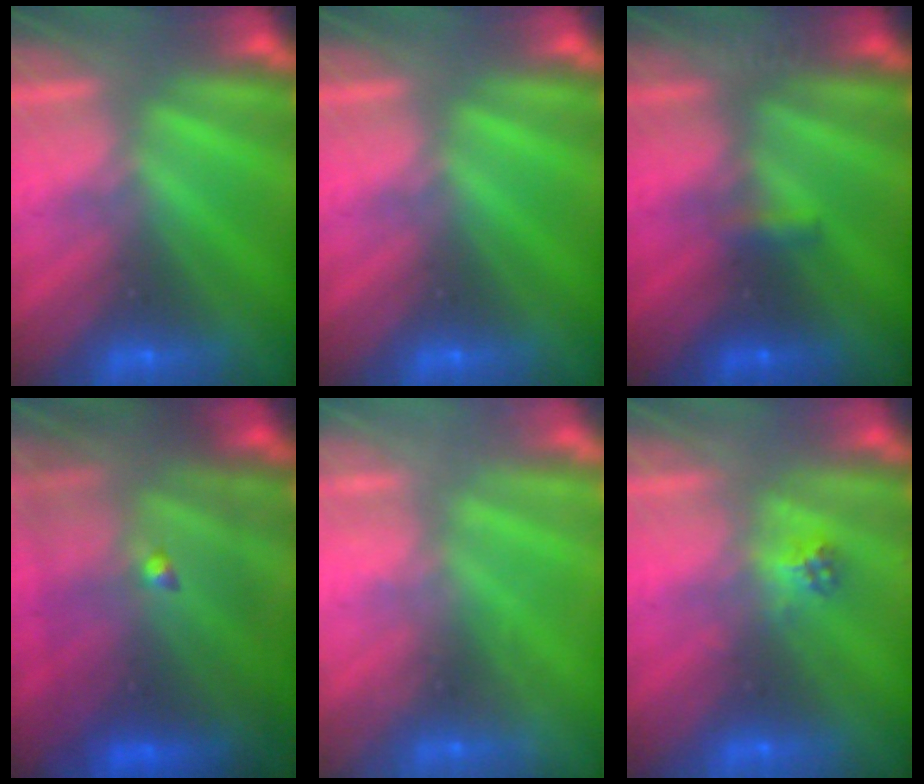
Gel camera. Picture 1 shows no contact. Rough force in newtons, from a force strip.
{"total": 0.0}
{"total": 3.8}
{"total": 9.6}
{"total": 2.4}
{"total": 2.1}